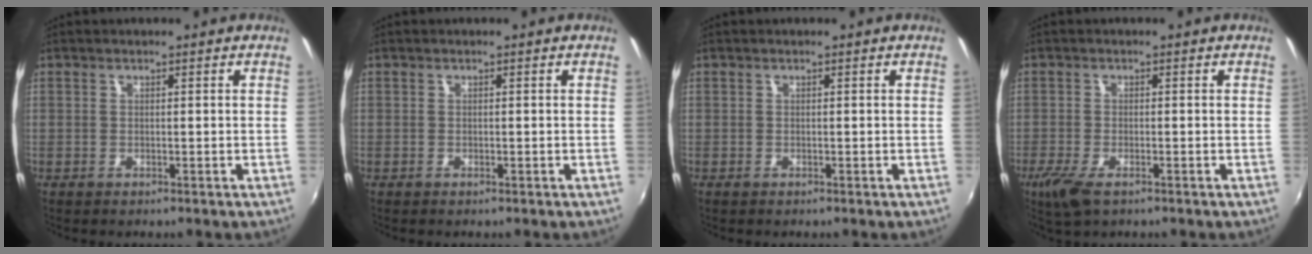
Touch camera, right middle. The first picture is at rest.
{"total": 0.0}
{"total": 0.0}
{"total": 5.2, "force": [-3.2, 1.8, 3.7], "torque": [-0.089, -0.018, -0.060]}